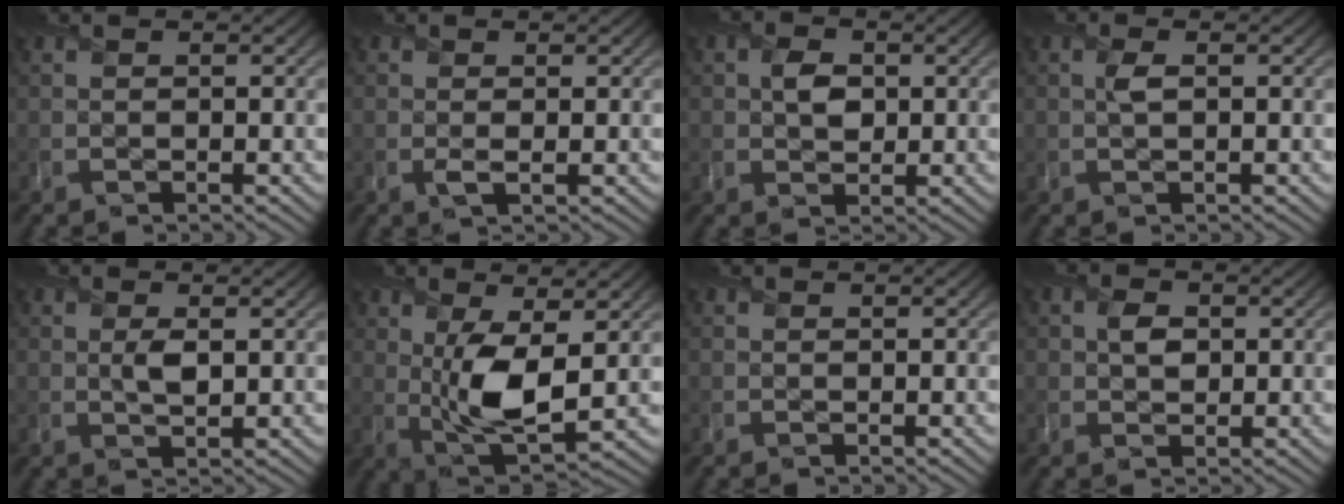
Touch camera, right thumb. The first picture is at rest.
{"total": 1.1, "force": [-0.1, 0.5, 1.0], "torque": [-0.023, -0.004, -0.004]}
{"total": 3.2, "force": [0.4, 2.5, 2.0], "torque": [-0.042, -0.004, 0.002]}
{"total": 1.7, "force": [0.2, 0.8, 1.5], "torque": [-0.035, 0.000, 0.002]}
{"total": 2.3, "force": [0.5, 1.0, 1.9], "torque": [-0.041, -0.005, 0.007]}
{"total": 8.2, "force": [0.6, 3.6, 7.3], "torque": [-0.151, -0.007, 0.014]}
{"total": 0.0}
{"total": 2.6, "force": [0.4, 2.0, 1.5], "torque": [-0.034, -0.003, 0.002]}